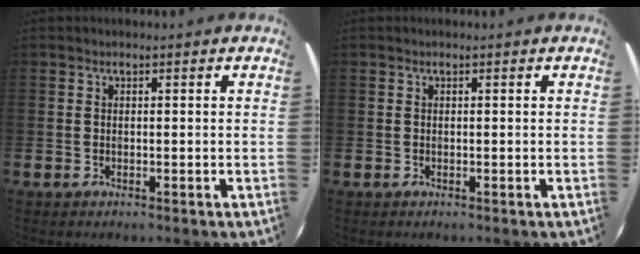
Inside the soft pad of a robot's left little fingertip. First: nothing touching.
{"total": 0.0}